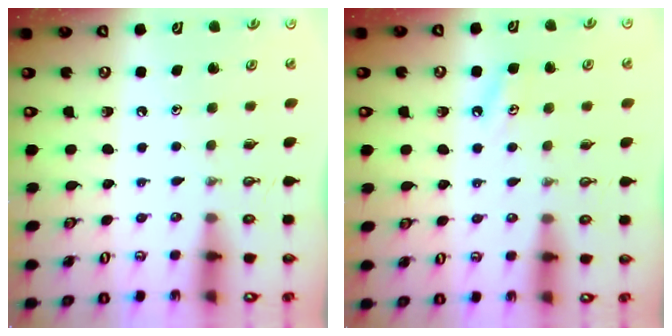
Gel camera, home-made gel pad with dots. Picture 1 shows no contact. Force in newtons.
{"total": 3.2, "press": 3.2, "slide": 0.5}